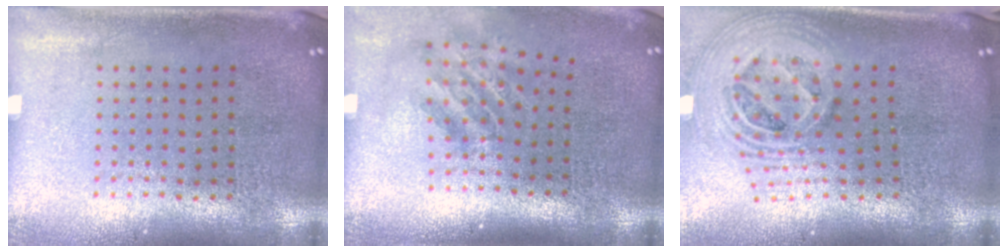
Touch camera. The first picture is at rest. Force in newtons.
{"total": 1.9, "press": 1.3, "slide": 1.3}
{"total": 2.7, "press": 1.9, "slide": 1.9}